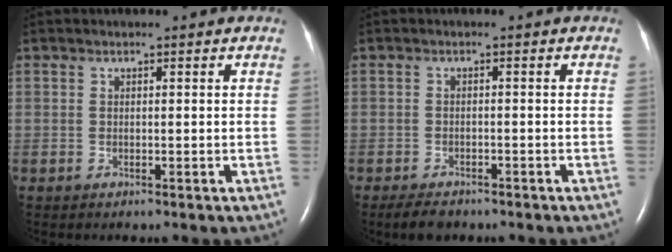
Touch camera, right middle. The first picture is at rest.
{"total": 3.3, "force": [-2.6, 1.4, 1.4], "torque": [-0.031, -0.004, -0.038]}